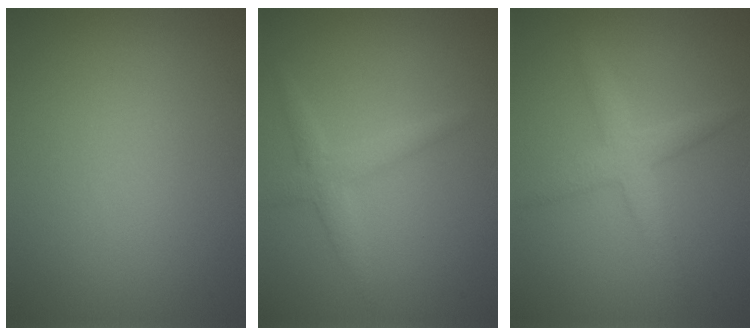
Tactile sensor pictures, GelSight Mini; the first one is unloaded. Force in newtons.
{"total": 2.2, "press": 2.1, "slide": 0.1}
{"total": 2.7, "press": 2.7, "slide": 0.1}